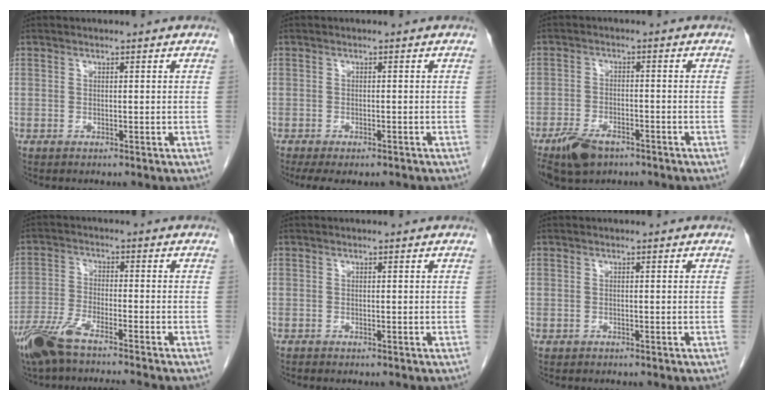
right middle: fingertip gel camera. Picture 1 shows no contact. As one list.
[{"total": 5.7, "force": [-4.4, 2.0, 3.0], "torque": [-0.041, -0.010, -0.063]}, {"total": 6.9, "force": [-4.8, 3.2, 3.9], "torque": [-0.075, -0.006, -0.081]}, {"total": 9.4, "force": [-7.7, 0.2, 5.4], "torque": [-0.103, -0.025, -0.140]}, {"total": 0.0}, {"total": 0.0}]